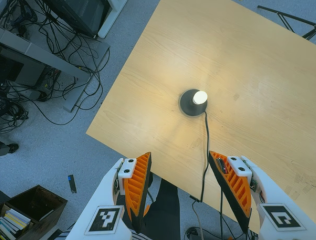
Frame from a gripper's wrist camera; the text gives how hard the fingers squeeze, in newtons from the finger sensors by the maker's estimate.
{"total": 0.0}